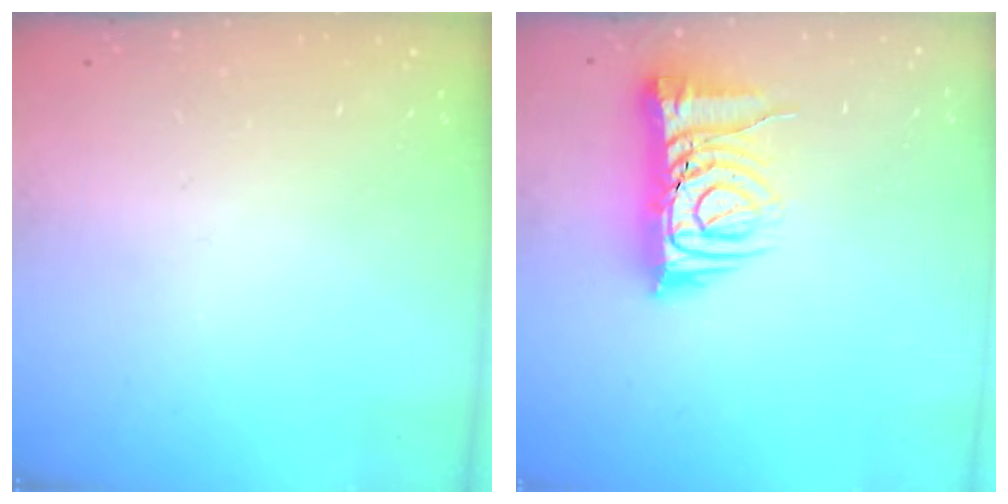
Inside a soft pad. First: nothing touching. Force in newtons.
{"total": 10.8, "press": 10.7, "slide": 1.5}